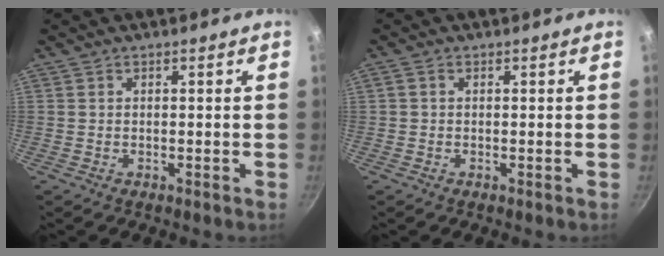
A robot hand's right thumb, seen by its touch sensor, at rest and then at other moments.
{"total": 0.9, "force": [0.1, 0.7, 0.5], "torque": [-0.010, 0.005, 0.002]}